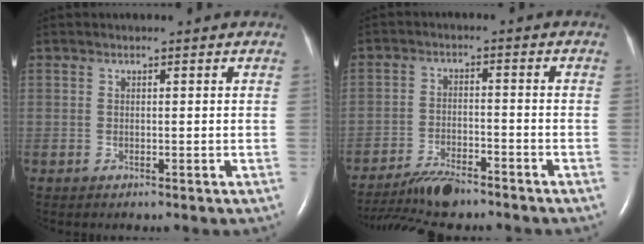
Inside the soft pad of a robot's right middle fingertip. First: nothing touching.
{"total": 8.6, "force": [-7.6, 1.7, 3.9], "torque": [-0.073, -0.018, -0.133]}